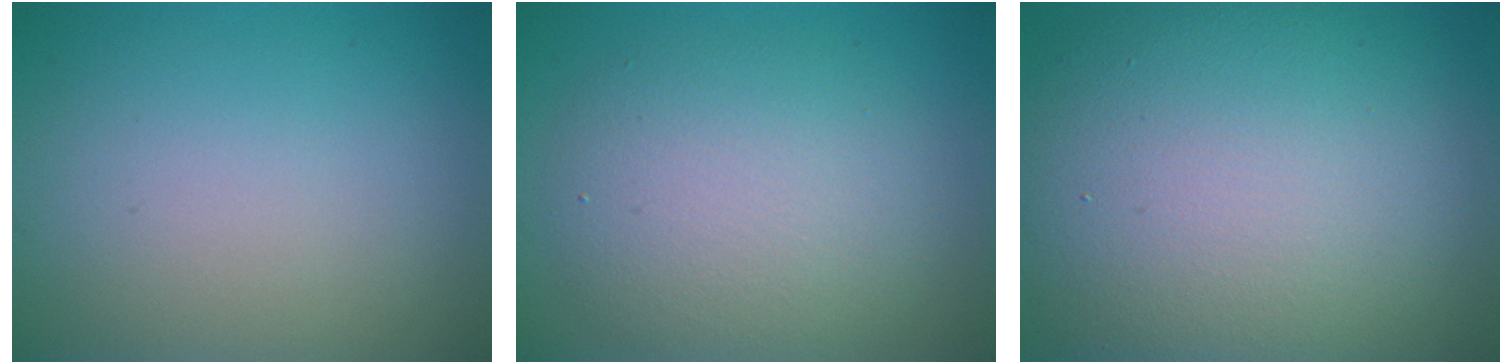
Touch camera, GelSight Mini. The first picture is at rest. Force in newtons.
{"total": 6.0, "press": 6.0, "slide": 0.3}
{"total": 15.1, "press": 15.1, "slide": 0.5}